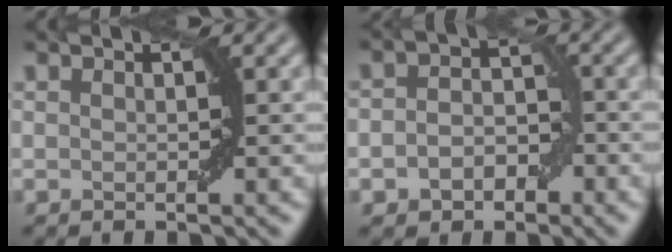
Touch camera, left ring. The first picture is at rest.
{"total": 3.6, "force": [-1.3, 2.6, 2.1], "torque": [-0.029, 0.001, -0.025]}